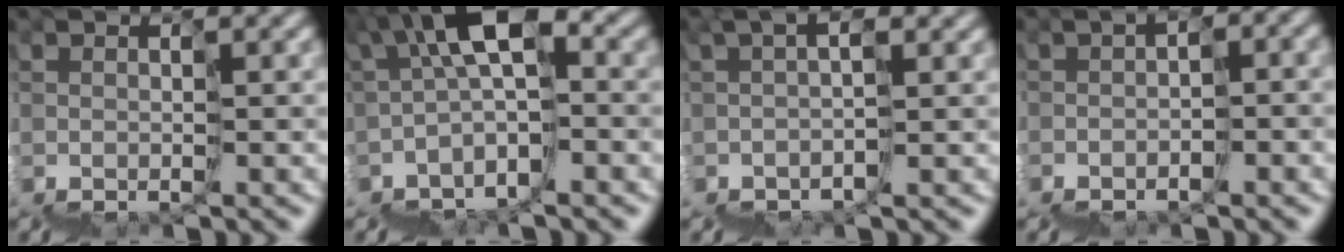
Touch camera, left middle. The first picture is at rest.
{"total": 5.0, "force": [0.2, 2.0, 4.6], "torque": [-0.089, 0.035, -0.010]}
{"total": 1.1, "force": [0.4, -0.9, 0.5], "torque": [-0.012, 0.011, 0.000]}
{"total": 2.8, "force": [-2.2, 0.9, 1.4], "torque": [-0.020, -0.003, -0.030]}